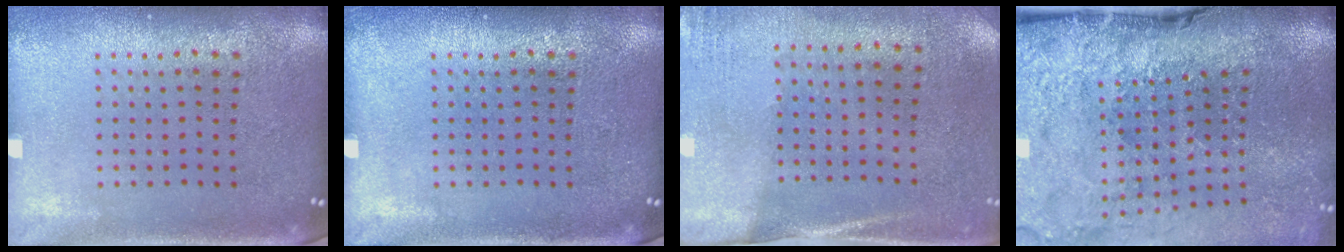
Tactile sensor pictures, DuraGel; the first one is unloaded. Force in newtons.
{"total": 0.0}
{"total": 2.6, "press": 2.3, "slide": 1.3}
{"total": 4.8, "press": 3.7, "slide": 3.0}